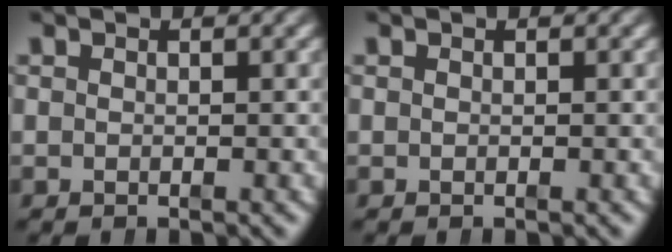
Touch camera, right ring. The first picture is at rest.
{"total": 0.0}